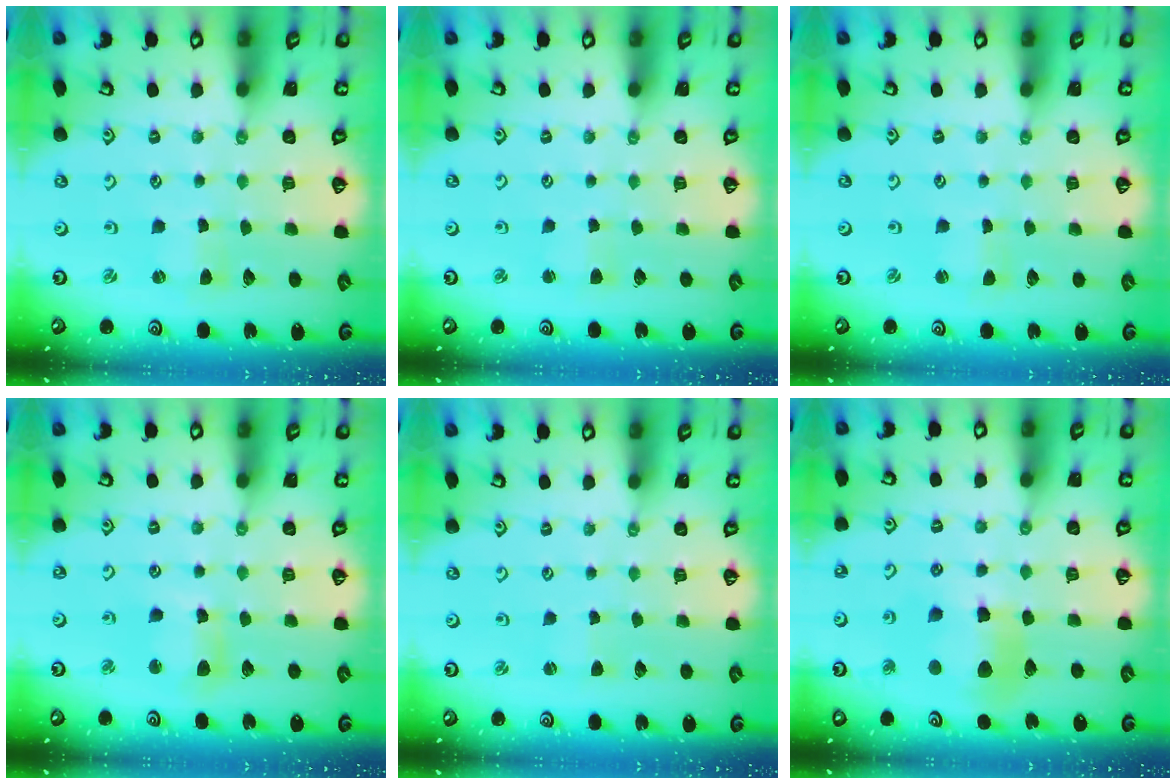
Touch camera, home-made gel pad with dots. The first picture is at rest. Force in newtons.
{"total": 3.7, "press": 3.7, "slide": 0.3}
{"total": 1.3, "press": 1.3, "slide": 0.1}
{"total": 8.4, "press": 8.3, "slide": 1.3}
{"total": 1.6, "press": 1.6, "slide": 0.4}
{"total": 11.2, "press": 11.0, "slide": 1.7}